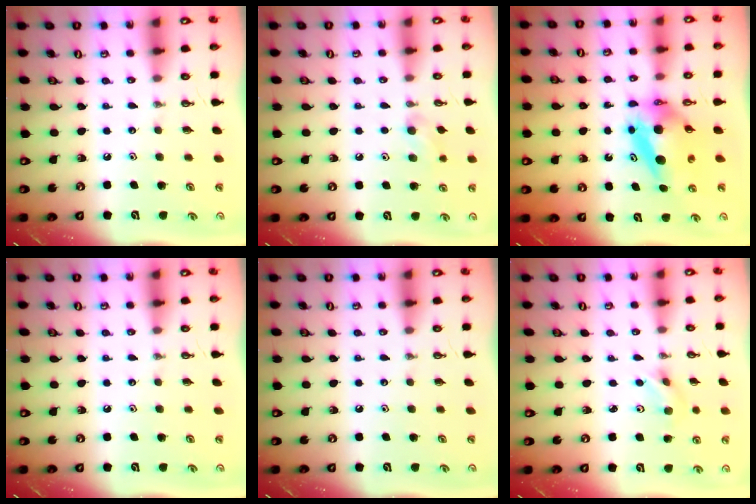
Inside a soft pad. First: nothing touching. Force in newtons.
{"total": 6.1, "press": 5.9, "slide": 1.6}
{"total": 7.2, "press": 7.1, "slide": 0.9}
{"total": 0.0}
{"total": 0.0}
{"total": 2.9, "press": 2.7, "slide": 1.2}